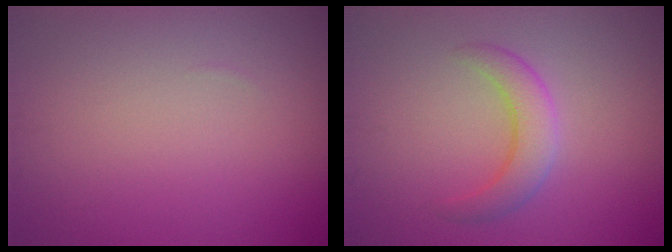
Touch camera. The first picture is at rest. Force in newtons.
{"total": 3.0, "press": 3.0, "slide": 0.2}